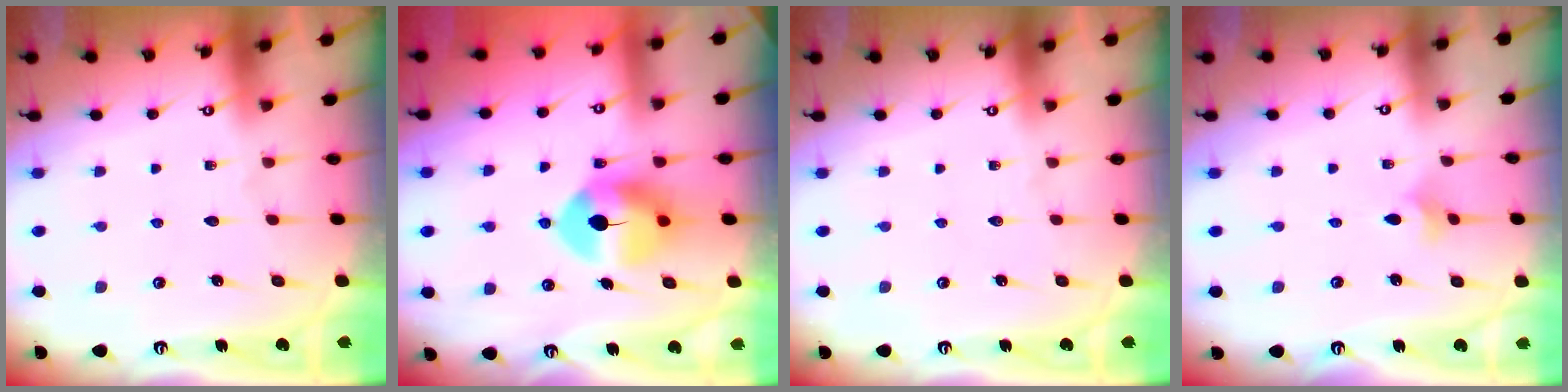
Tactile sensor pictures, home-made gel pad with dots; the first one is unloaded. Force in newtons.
{"total": 9.7, "press": 9.6, "slide": 1.6}
{"total": 0.0}
{"total": 2.5, "press": 2.5, "slide": 0.6}